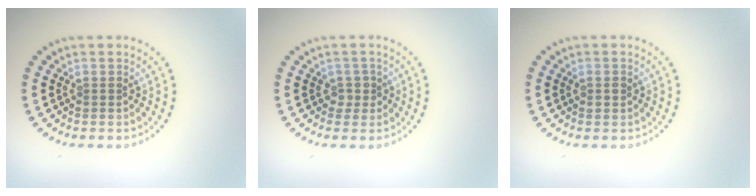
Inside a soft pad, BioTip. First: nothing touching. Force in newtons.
{"total": 1.4, "press": 1.1, "slide": 0.9}
{"total": 0.9, "press": 0.9, "slide": 0.1}